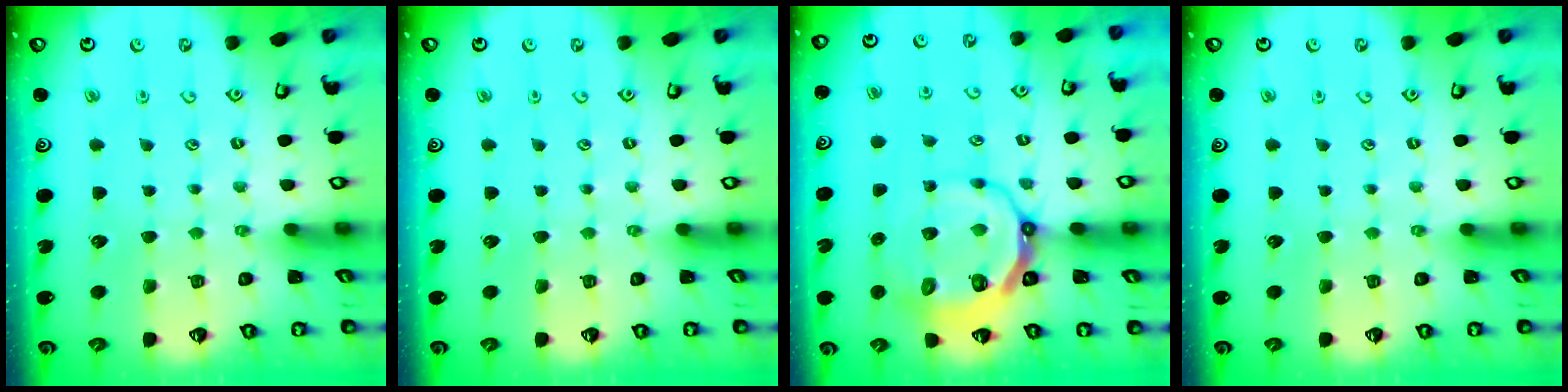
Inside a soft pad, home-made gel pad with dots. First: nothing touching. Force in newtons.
{"total": 0.0}
{"total": 10.1, "press": 9.6, "slide": 3.2}
{"total": 0.0}